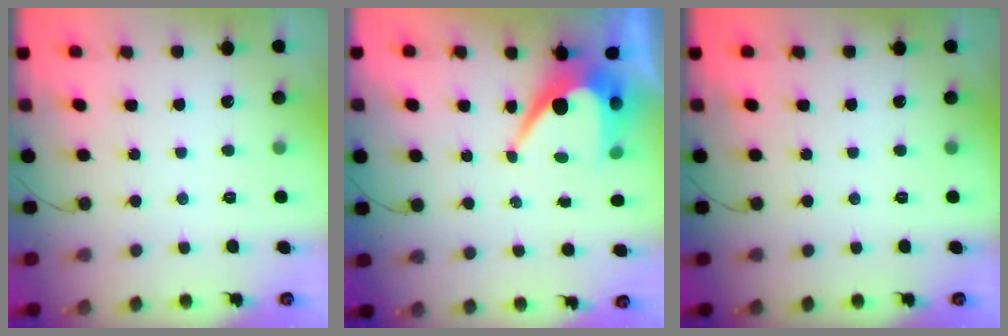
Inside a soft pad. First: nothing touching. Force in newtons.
{"total": 9.4, "press": 9.4, "slide": 0.9}
{"total": 0.0}